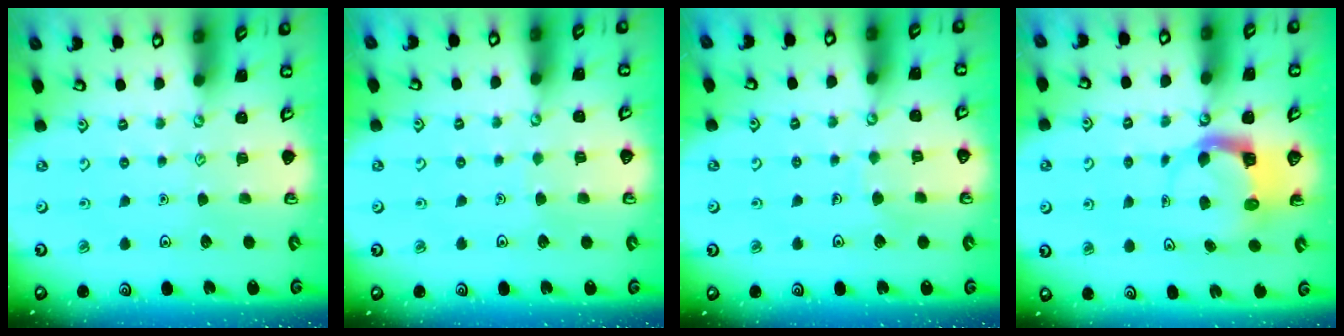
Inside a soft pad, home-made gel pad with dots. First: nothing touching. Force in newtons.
{"total": 1.3, "press": 1.3, "slide": 0.1}
{"total": 4.9, "press": 4.9, "slide": 0.2}
{"total": 3.9, "press": 3.9, "slide": 0.3}